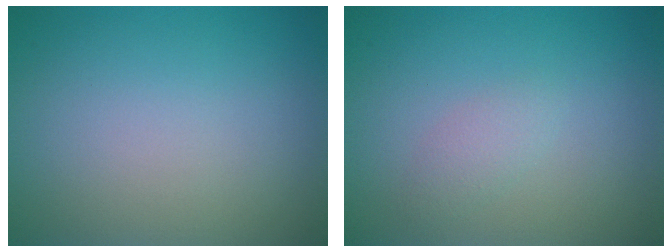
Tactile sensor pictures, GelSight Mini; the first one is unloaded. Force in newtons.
{"total": 1.2, "press": 1.2, "slide": 0.0}